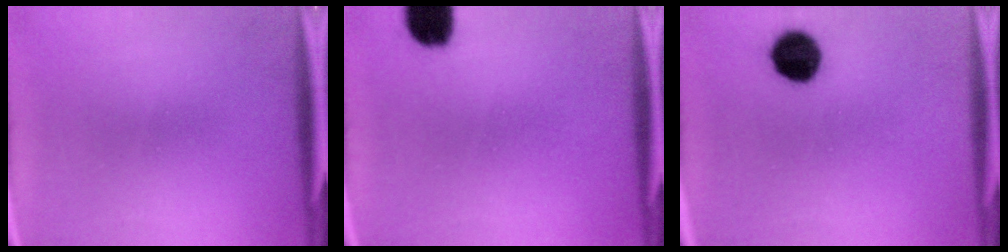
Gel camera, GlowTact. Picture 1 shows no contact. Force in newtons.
{"total": 6.0}
{"total": 8.4}